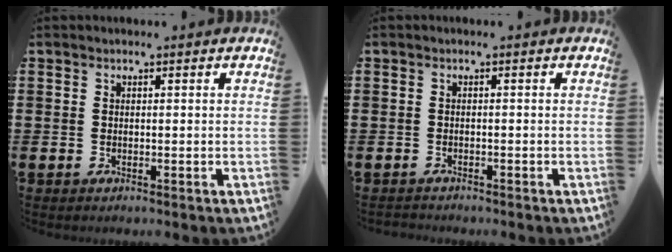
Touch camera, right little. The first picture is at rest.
{"total": 0.6, "force": [-0.6, 0.2, 0.0], "torque": [-0.002, -0.002, -0.012]}